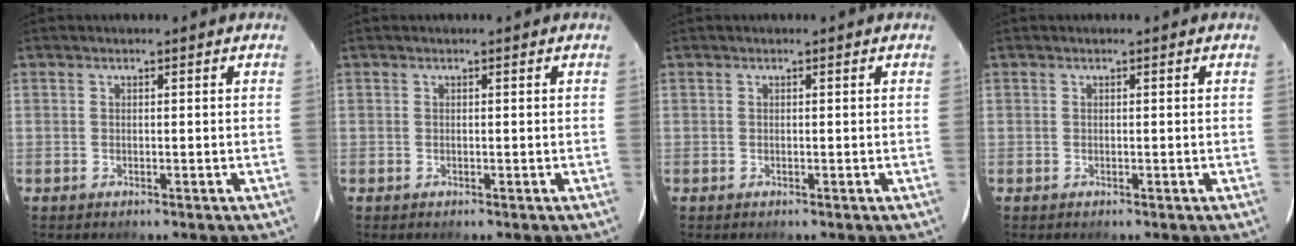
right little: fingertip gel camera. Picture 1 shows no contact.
{"total": 0.0}
{"total": 0.0}
{"total": 0.0}